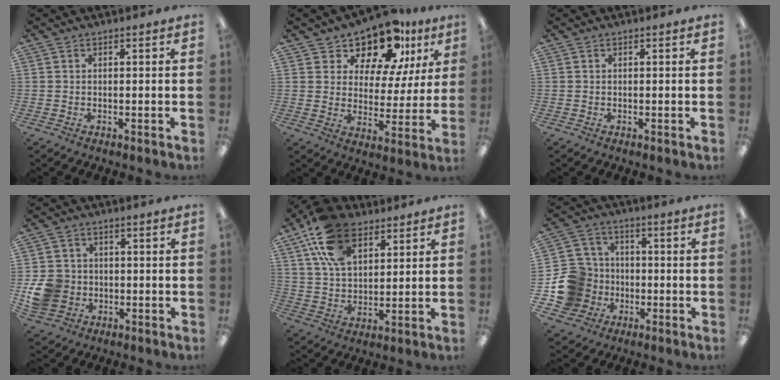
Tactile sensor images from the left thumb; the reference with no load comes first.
{"total": 13.9, "force": [11.4, 5.9, 5.3], "torque": [-0.095, -0.086, 0.203]}
{"total": 0.0}
{"total": 9.2, "force": [-1.4, 8.4, 3.6], "torque": [-0.087, 0.017, -0.024]}
{"total": 16.7, "force": [9.1, 9.6, 10.3], "torque": [-0.212, -0.016, 0.167]}
{"total": 14.5, "force": [-4.0, 13.2, 4.5], "torque": [-0.099, 0.038, -0.061]}